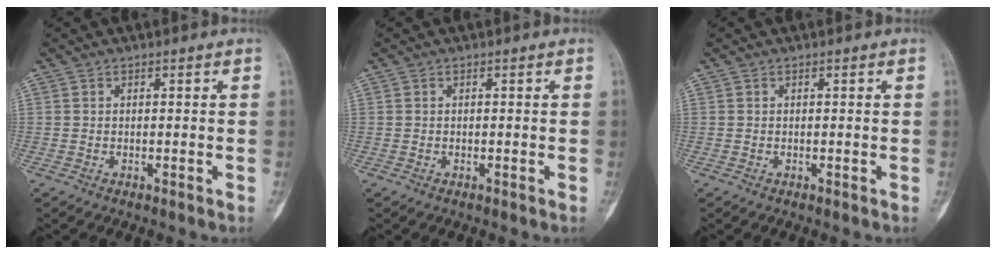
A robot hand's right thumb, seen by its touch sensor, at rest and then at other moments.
{"total": 0.0}
{"total": 0.0}